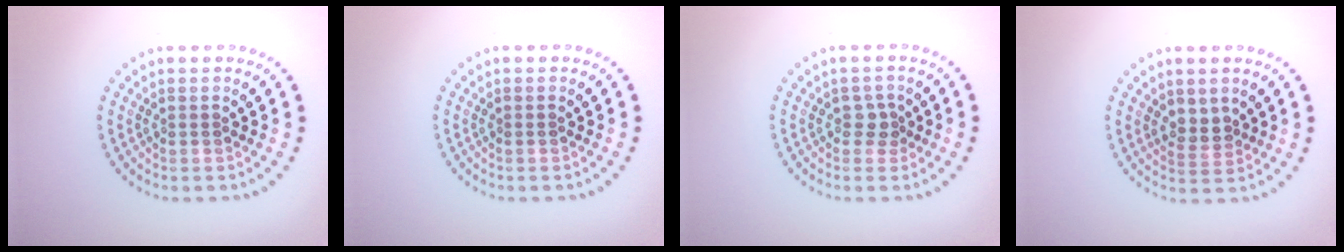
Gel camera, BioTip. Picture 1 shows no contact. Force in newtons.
{"total": 0.0}
{"total": 1.4, "press": 1.1, "slide": 0.8}
{"total": 1.9, "press": 1.6, "slide": 0.9}